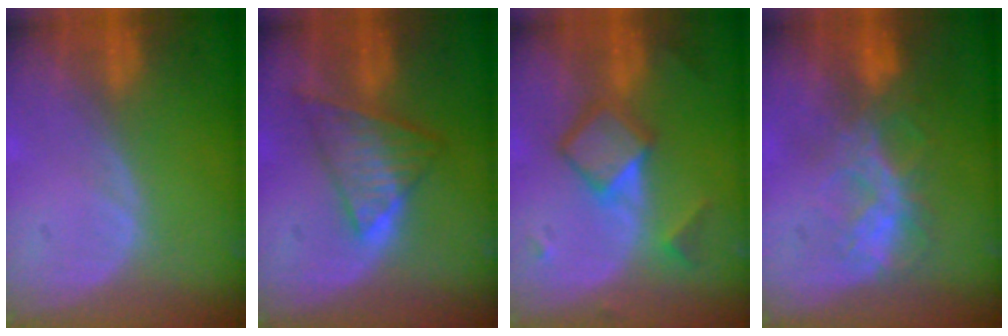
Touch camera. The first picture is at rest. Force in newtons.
{"total": 6.8, "press": 6.5, "slide": 2.2}
{"total": 6.2, "press": 6.2, "slide": 0.3}
{"total": 6.3, "press": 6.2, "slide": 1.2}